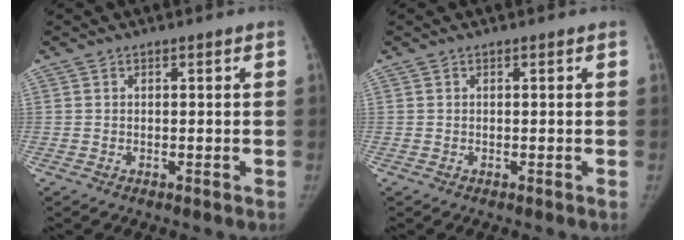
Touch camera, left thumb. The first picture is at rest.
{"total": 0.0}